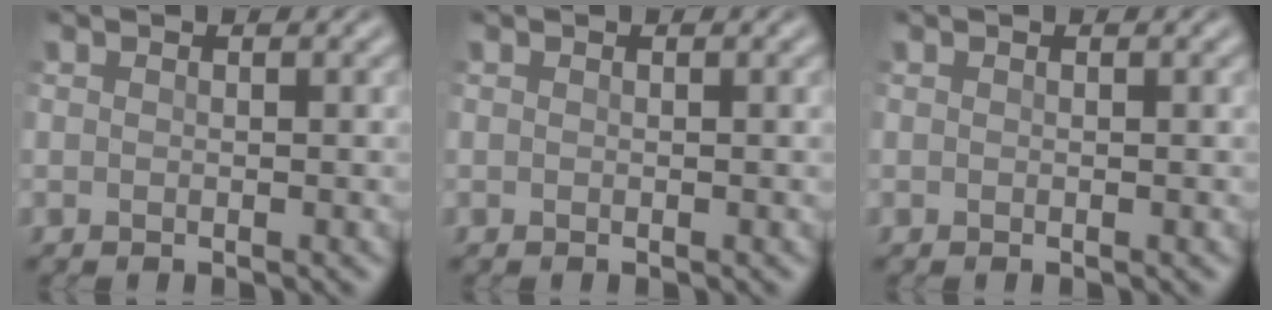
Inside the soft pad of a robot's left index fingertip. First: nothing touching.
{"total": 0.0}
{"total": 0.0}